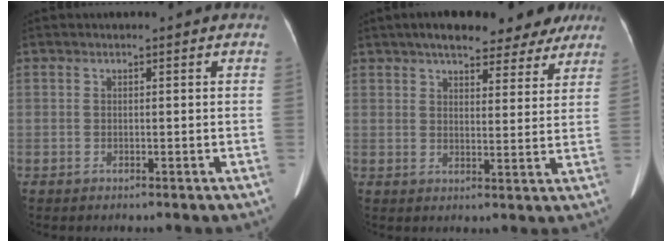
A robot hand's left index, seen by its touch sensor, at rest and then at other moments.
{"total": 14.8, "force": [11.9, 4.9, 7.3], "torque": [-0.088, 0.031, 0.148]}